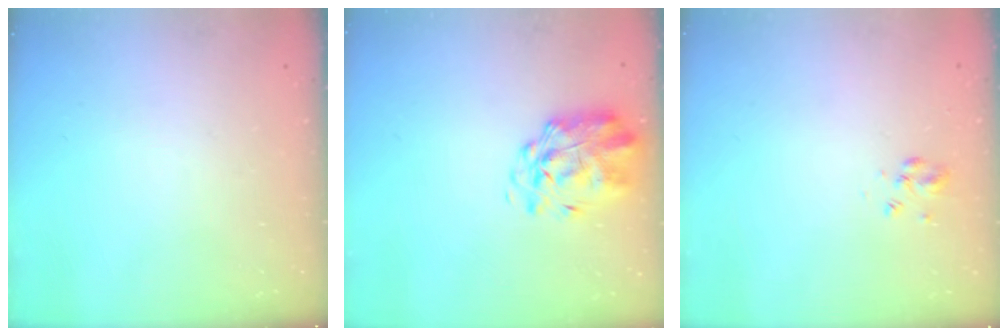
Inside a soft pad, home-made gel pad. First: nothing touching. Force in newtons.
{"total": 2.0, "press": 1.8, "slide": 0.9}
{"total": 3.0, "press": 2.9, "slide": 0.8}